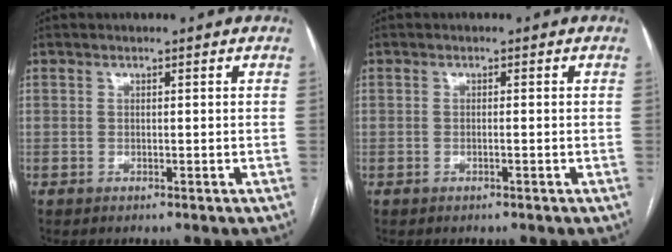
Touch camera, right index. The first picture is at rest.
{"total": 0.7, "force": [-0.3, -0.1, 0.6], "torque": [-0.012, 0.002, -0.004]}